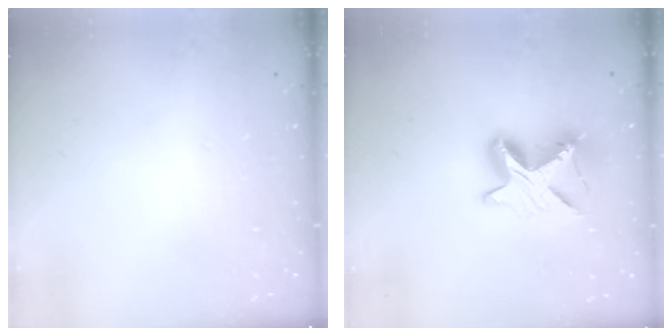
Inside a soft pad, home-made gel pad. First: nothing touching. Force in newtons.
{"total": 9.6, "press": 9.5, "slide": 0.6}